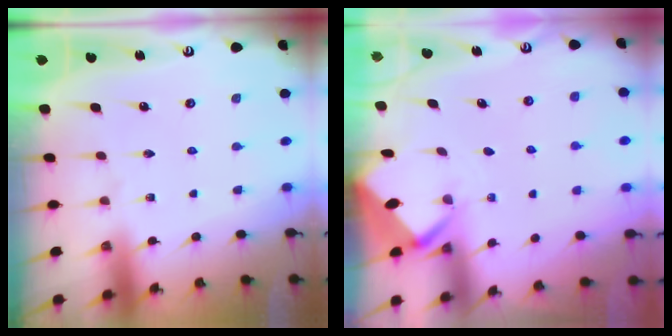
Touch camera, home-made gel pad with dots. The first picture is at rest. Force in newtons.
{"total": 2.8, "press": 2.8, "slide": 0.2}